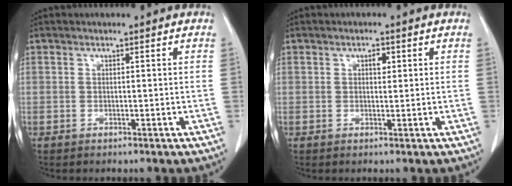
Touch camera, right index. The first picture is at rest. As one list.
[{"total": 1.5, "force": [0.5, 0.8, 1.1], "torque": [-0.017, 0.001, 0.007]}]